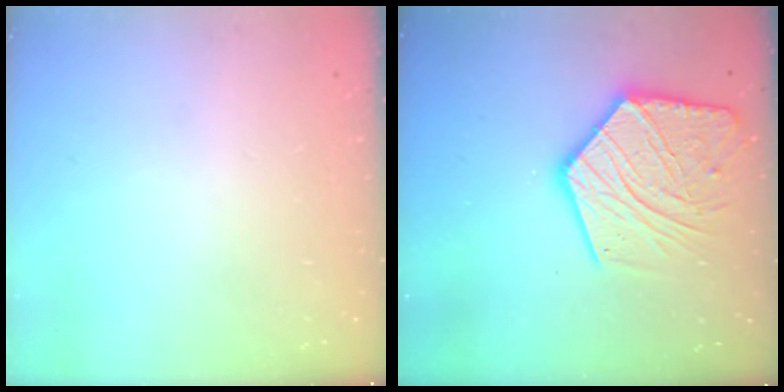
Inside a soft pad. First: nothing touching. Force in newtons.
{"total": 20.8, "press": 20.7, "slide": 1.6}